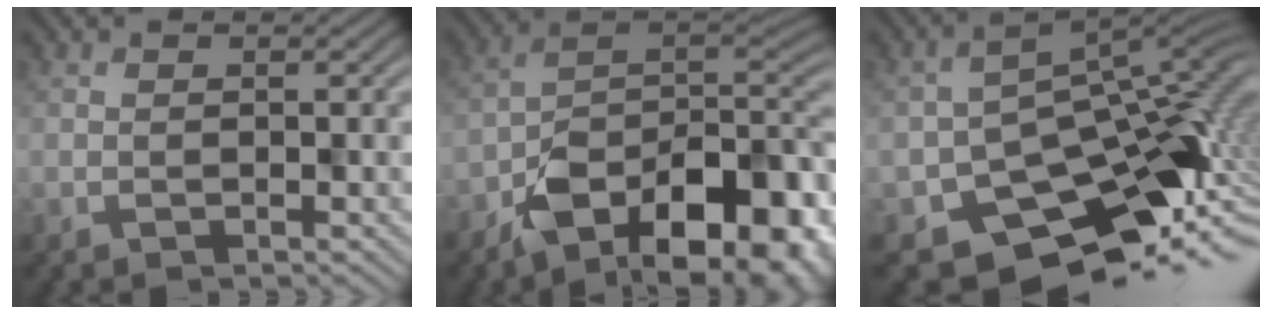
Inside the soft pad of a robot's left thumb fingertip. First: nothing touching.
{"total": 13.6, "force": [-7.1, 7.7, 8.7], "torque": [-0.121, -0.036, -0.105]}
{"total": 11.4, "force": [-5.9, 7.5, 6.1], "torque": [-0.103, -0.033, -0.089]}